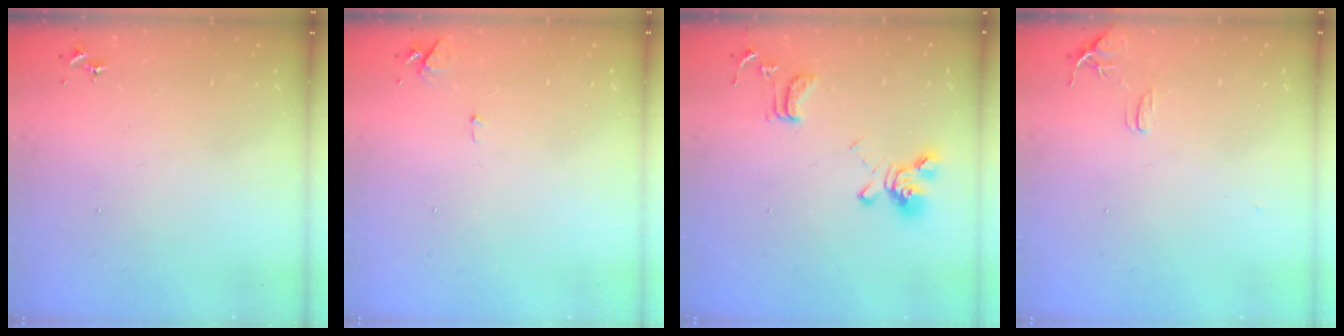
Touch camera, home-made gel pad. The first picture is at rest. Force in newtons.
{"total": 5.6, "press": 5.5, "slide": 0.8}
{"total": 14.3, "press": 14.2, "slide": 1.5}
{"total": 7.7, "press": 7.7, "slide": 0.7}